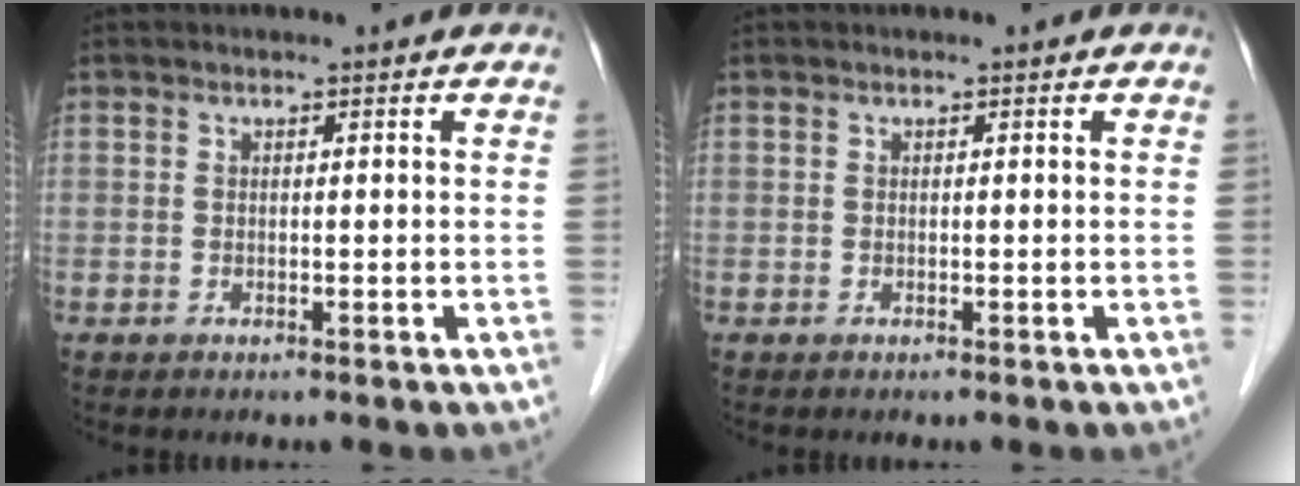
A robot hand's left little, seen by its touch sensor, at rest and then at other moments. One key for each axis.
{"total": 0.0}